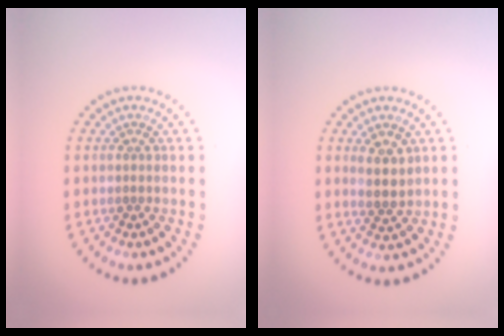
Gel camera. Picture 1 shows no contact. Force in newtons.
{"total": 2.6, "press": 2.3, "slide": 1.1}